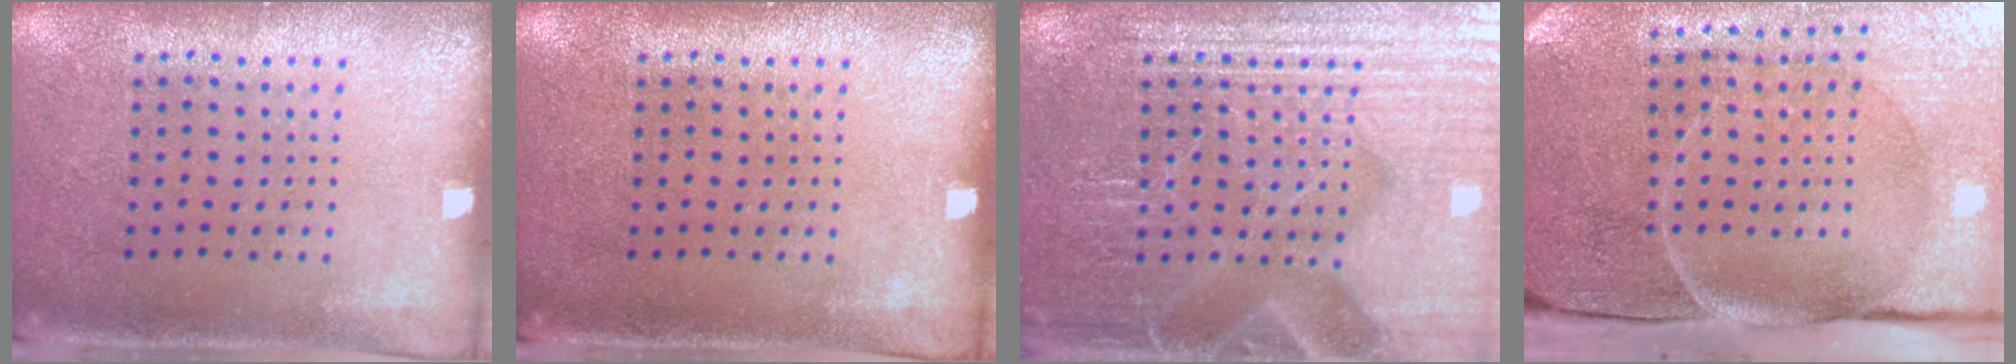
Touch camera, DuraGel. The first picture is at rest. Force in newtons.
{"total": 0.0}
{"total": 7.5, "press": 7.5, "slide": 1.1}
{"total": 4.9, "press": 3.9, "slide": 2.9}